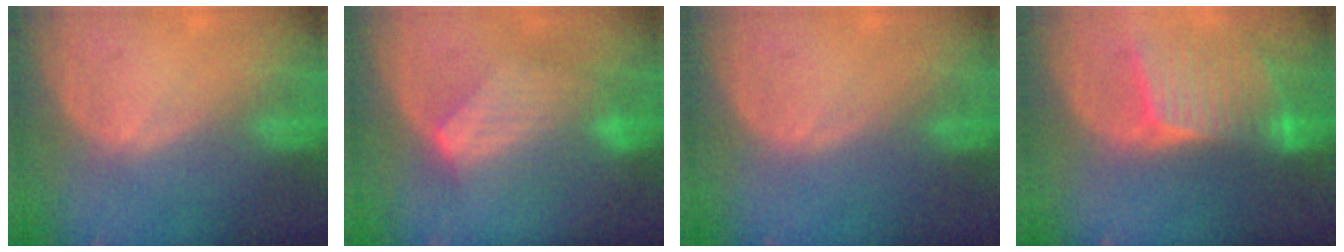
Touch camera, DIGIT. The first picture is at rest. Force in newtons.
{"total": 6.8, "press": 6.7, "slide": 1.1}
{"total": 0.0}
{"total": 8.3, "press": 7.7, "slide": 3.2}